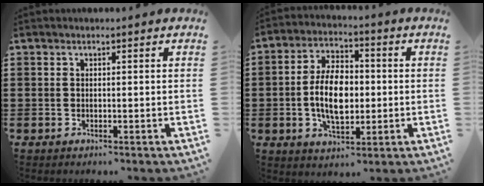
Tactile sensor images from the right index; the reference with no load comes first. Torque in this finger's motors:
{"motor_torque": [2.14, 0.00, 1.05, 0.21]}